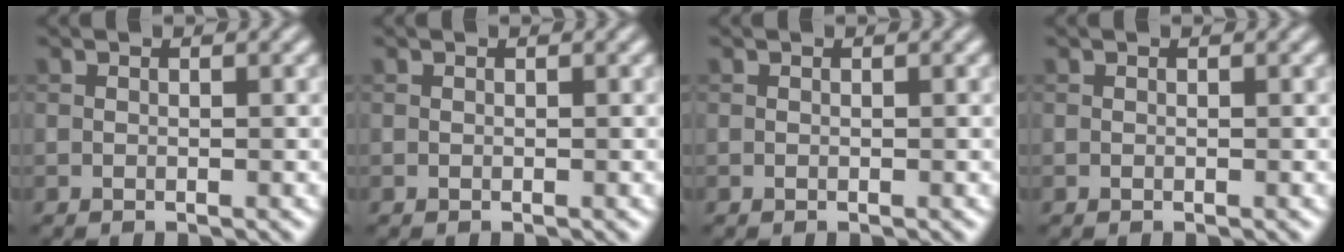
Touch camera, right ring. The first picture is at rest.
{"total": 0.0}
{"total": 0.0}
{"total": 0.0}